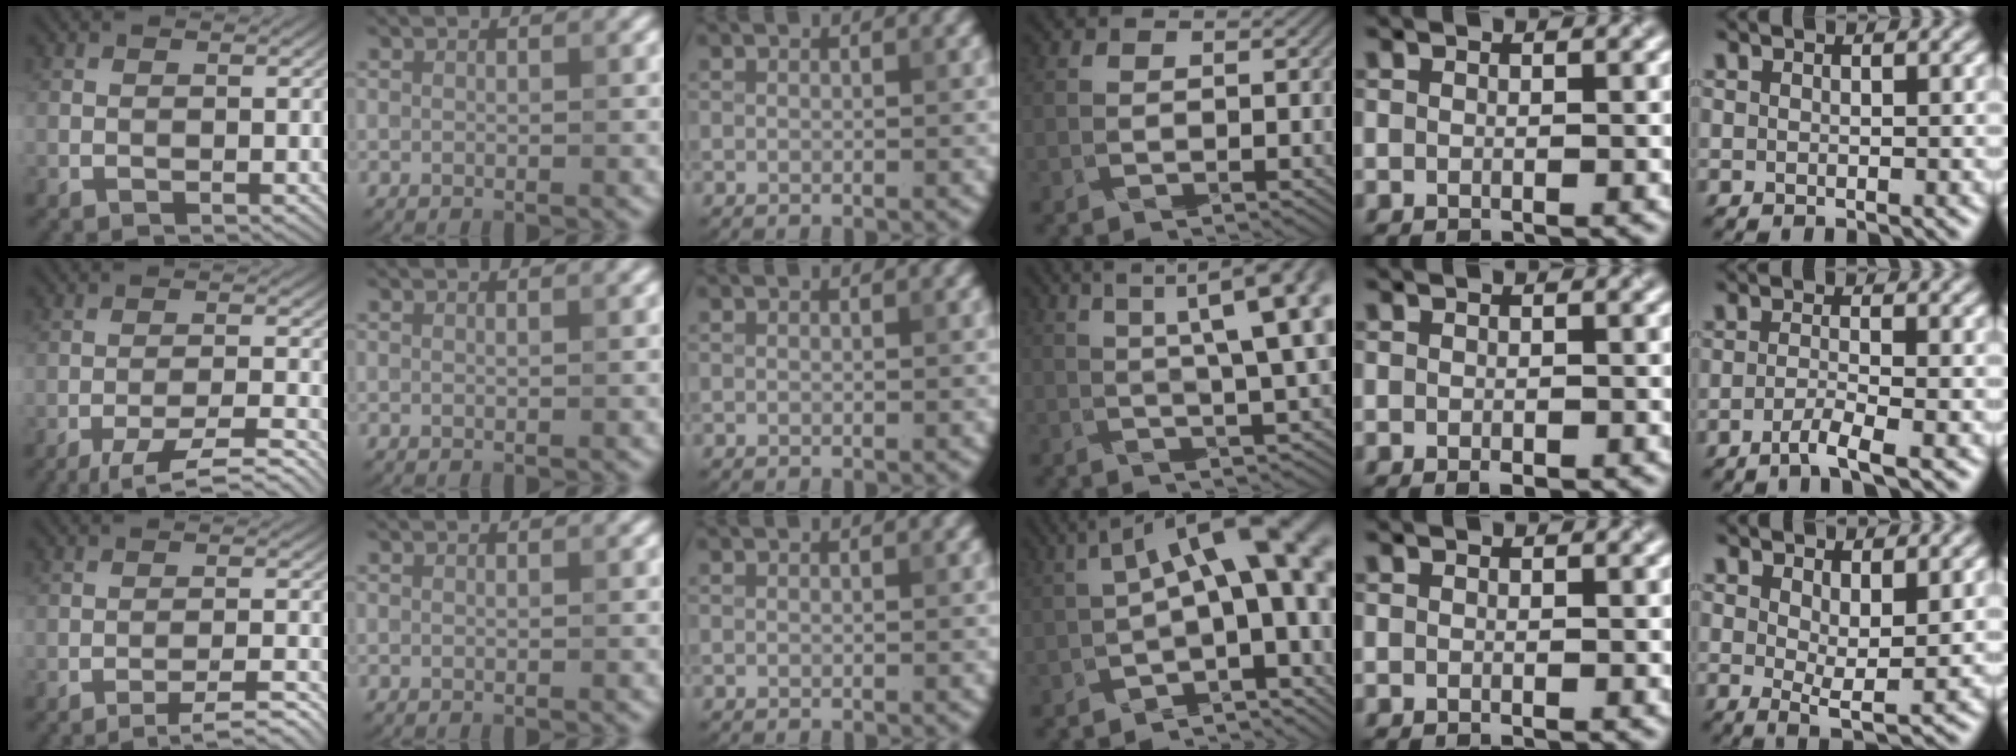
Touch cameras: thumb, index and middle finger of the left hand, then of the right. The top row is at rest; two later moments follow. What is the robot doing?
{"motion": "pour", "object": "sugar"}